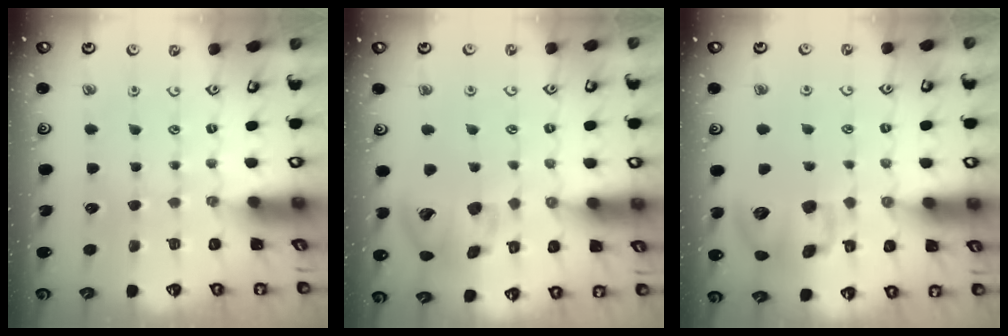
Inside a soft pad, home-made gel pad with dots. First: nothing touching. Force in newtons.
{"total": 17.4, "press": 17.2, "slide": 2.6}
{"total": 12.6, "press": 12.5, "slide": 1.0}